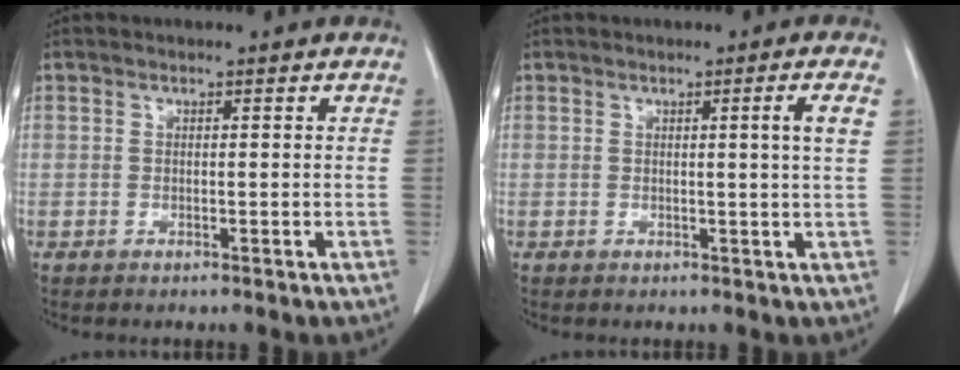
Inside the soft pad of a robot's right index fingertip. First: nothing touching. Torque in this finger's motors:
{"motor_torque": [0.03, 0.00, 0.04, 0.02]}